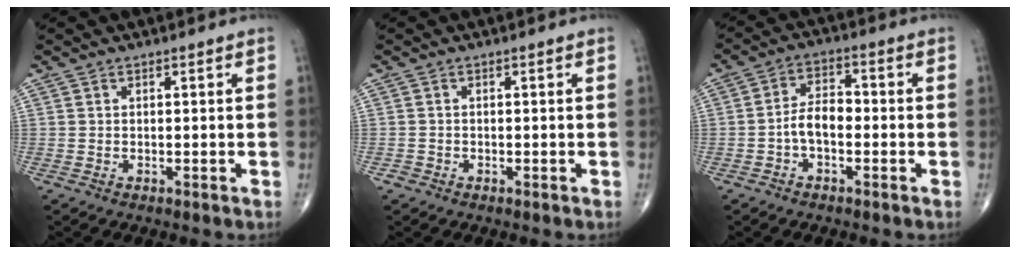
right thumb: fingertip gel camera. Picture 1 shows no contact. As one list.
[{"total": 0.8, "force": [-0.5, 0.6, 0.0], "torque": [0.006, 0.004, -0.012]}, {"total": 5.7, "force": [-1.5, 3.3, 4.5], "torque": [-0.071, 0.027, -0.034]}]